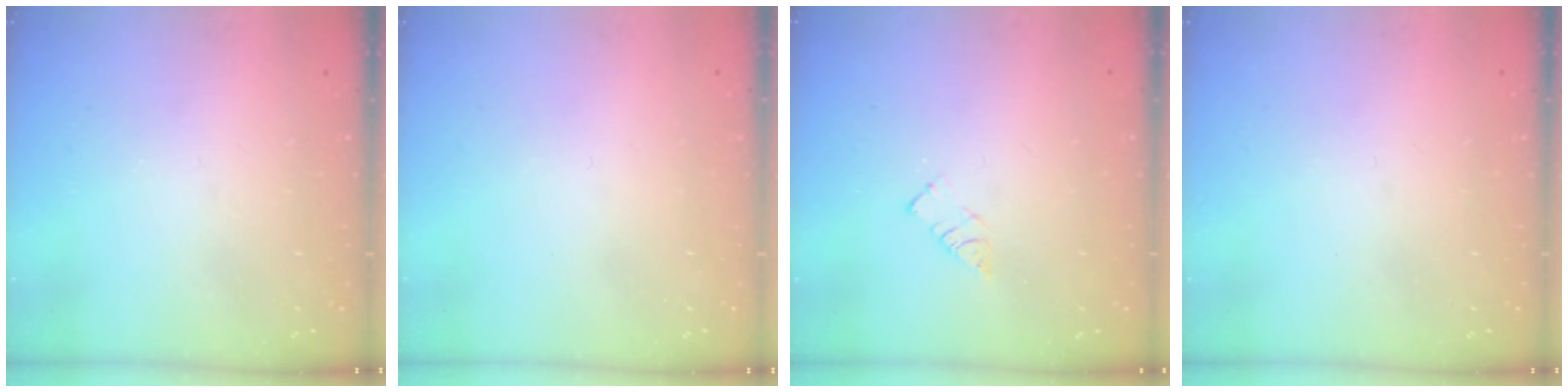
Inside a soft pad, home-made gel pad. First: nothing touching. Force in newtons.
{"total": 1.6, "press": 1.6, "slide": 0.1}
{"total": 3.7, "press": 3.7, "slide": 0.2}
{"total": 0.0}